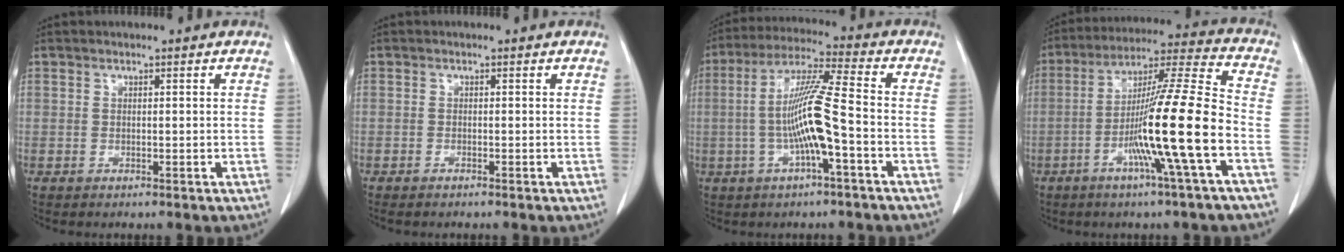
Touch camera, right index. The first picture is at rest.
{"total": 0.9, "force": [-0.8, 0.1, 0.4], "torque": [-0.011, -0.001, -0.012]}
{"total": 11.0, "force": [-2.1, 0.0, 10.8], "torque": [-0.210, 0.011, -0.045]}
{"total": 16.0, "force": [-5.0, -1.6, 15.1], "torque": [-0.263, -0.001, -0.096]}